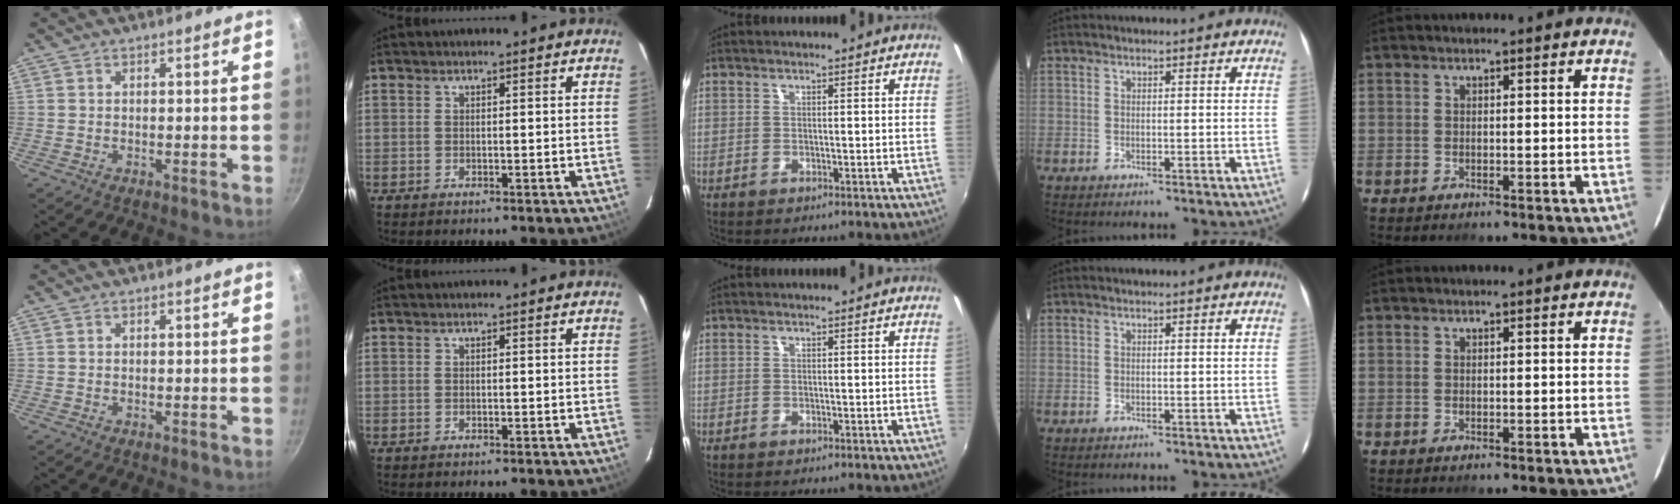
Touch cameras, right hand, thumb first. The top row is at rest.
{}